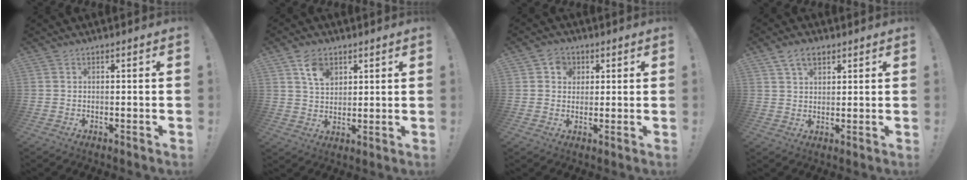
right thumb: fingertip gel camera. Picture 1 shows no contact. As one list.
[{"total": 8.6, "force": [4.7, 6.2, 3.7], "torque": [-0.051, -0.019, 0.086]}, {"total": 5.1, "force": [1.7, 4.6, 1.3], "torque": [-0.014, -0.002, 0.031]}, {"total": 6.2, "force": [3.7, 3.6, 3.5], "torque": [-0.060, -0.005, 0.068]}]